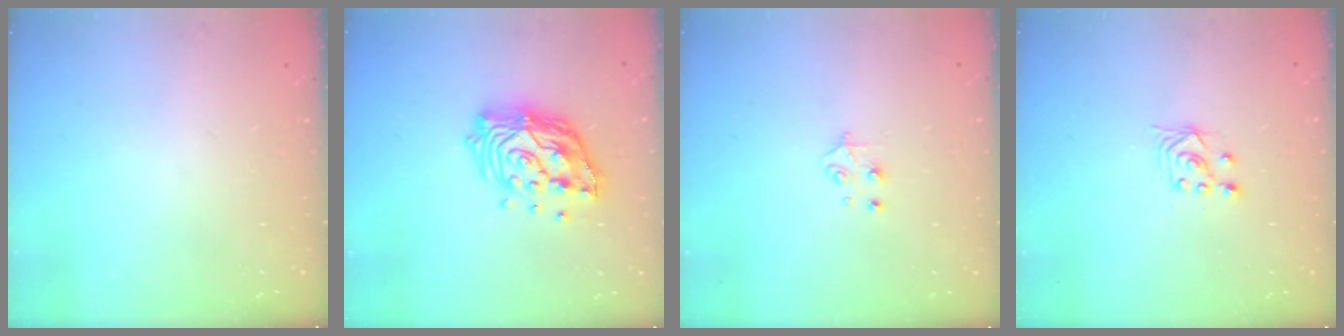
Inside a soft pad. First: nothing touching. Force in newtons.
{"total": 17.0, "press": 16.9, "slide": 1.5}
{"total": 4.4, "press": 4.4, "slide": 0.4}
{"total": 2.5, "press": 2.2, "slide": 1.2}